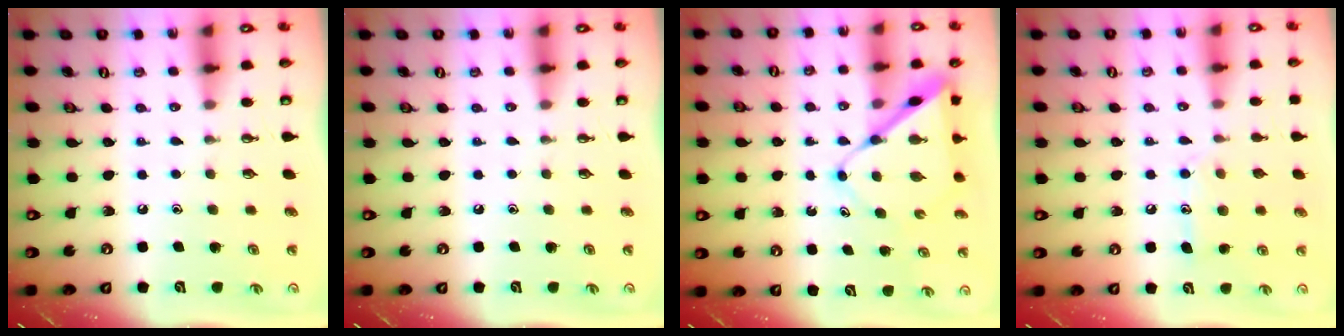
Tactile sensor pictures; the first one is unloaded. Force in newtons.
{"total": 0.0}
{"total": 8.5, "press": 8.5, "slide": 0.7}
{"total": 10.6, "press": 10.6, "slide": 0.8}